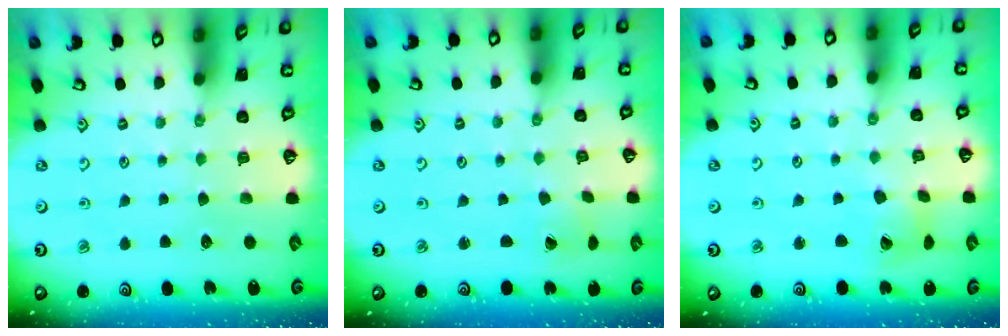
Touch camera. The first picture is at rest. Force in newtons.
{"total": 0.9, "press": 0.8, "slide": 0.4}
{"total": 6.7, "press": 6.6, "slide": 0.9}